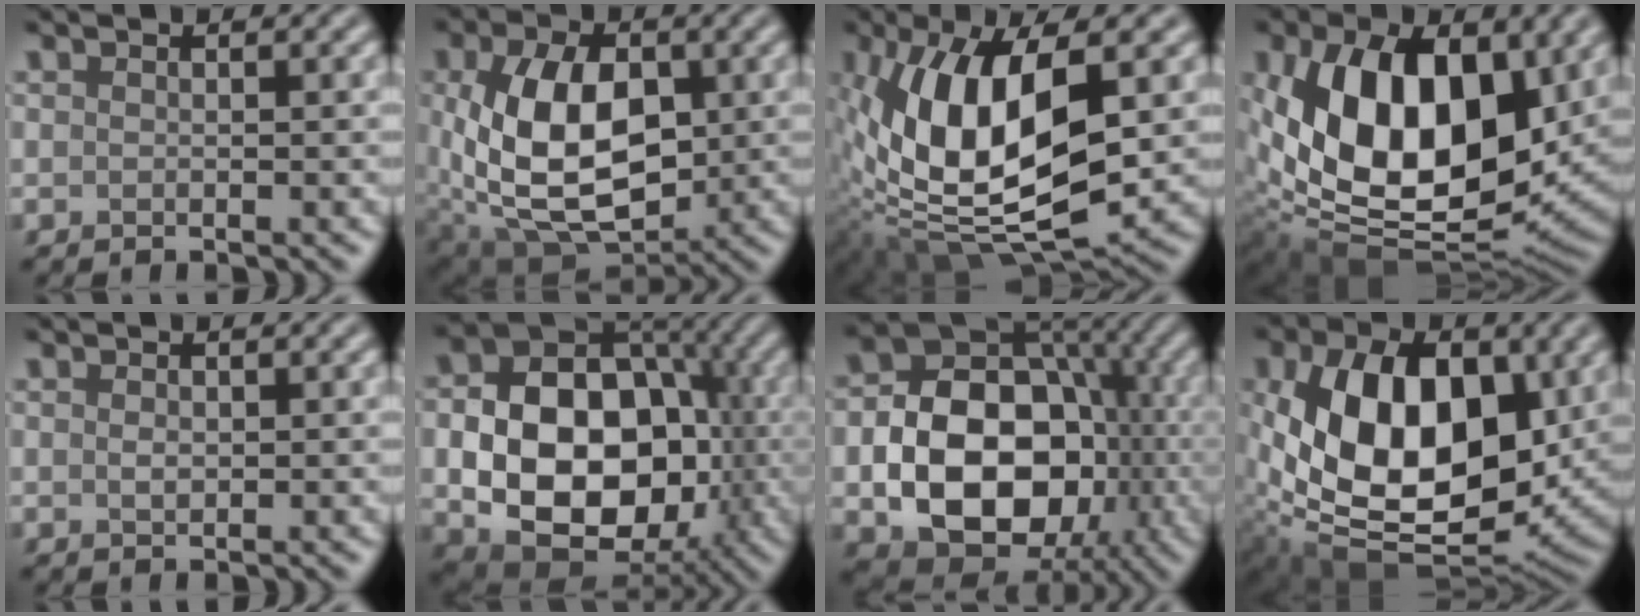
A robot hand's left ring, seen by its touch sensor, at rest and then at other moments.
{"total": 12.2, "force": [0.5, 7.7, 9.5], "torque": [-0.195, -0.006, 0.014]}
{"total": 13.3, "force": [0.6, 6.1, 11.8], "torque": [-0.225, -0.009, 0.009]}
{"total": 14.8, "force": [2.8, 8.9, 11.5], "torque": [-0.204, -0.013, 0.049]}
{"total": 0.7, "force": [0.1, 0.5, 0.5], "torque": [-0.010, -0.001, 0.001]}
{"total": 15.0, "force": [-2.0, 10.9, 10.1], "torque": [-0.148, -0.021, -0.028]}
{"total": 13.3, "force": [-2.8, 9.5, 8.8], "torque": [-0.131, -0.011, -0.056]}
{"total": 15.3, "force": [1.3, 9.6, 11.8], "torque": [-0.215, -0.016, 0.031]}